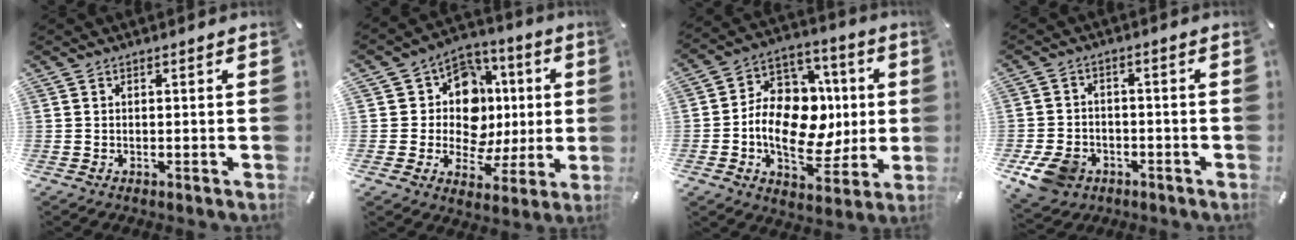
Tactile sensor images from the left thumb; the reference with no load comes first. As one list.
[{"total": 14.4, "force": [0.8, 12.8, 6.5], "torque": [-0.088, -0.017, 0.026]}, {"total": 17.5, "force": [-2.0, 13.4, 11.2], "torque": [-0.201, 0.004, -0.030]}, {"total": 8.6, "force": [-4.3, 6.5, 3.7], "torque": [-0.084, 0.022, -0.081]}]